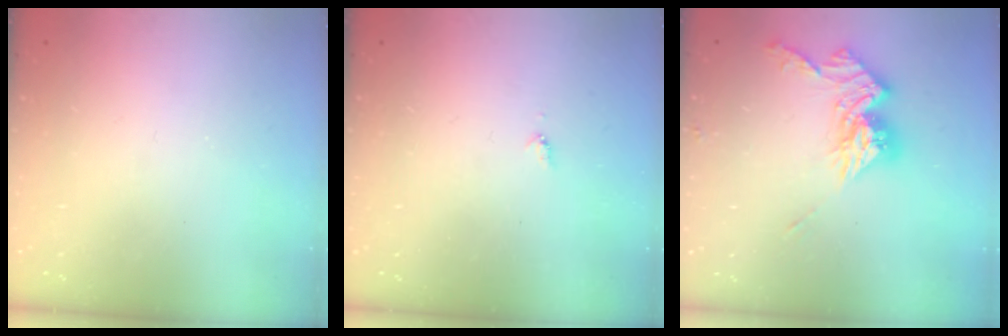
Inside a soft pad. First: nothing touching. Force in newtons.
{"total": 3.5, "press": 3.5, "slide": 0.5}
{"total": 12.8, "press": 12.7, "slide": 1.1}